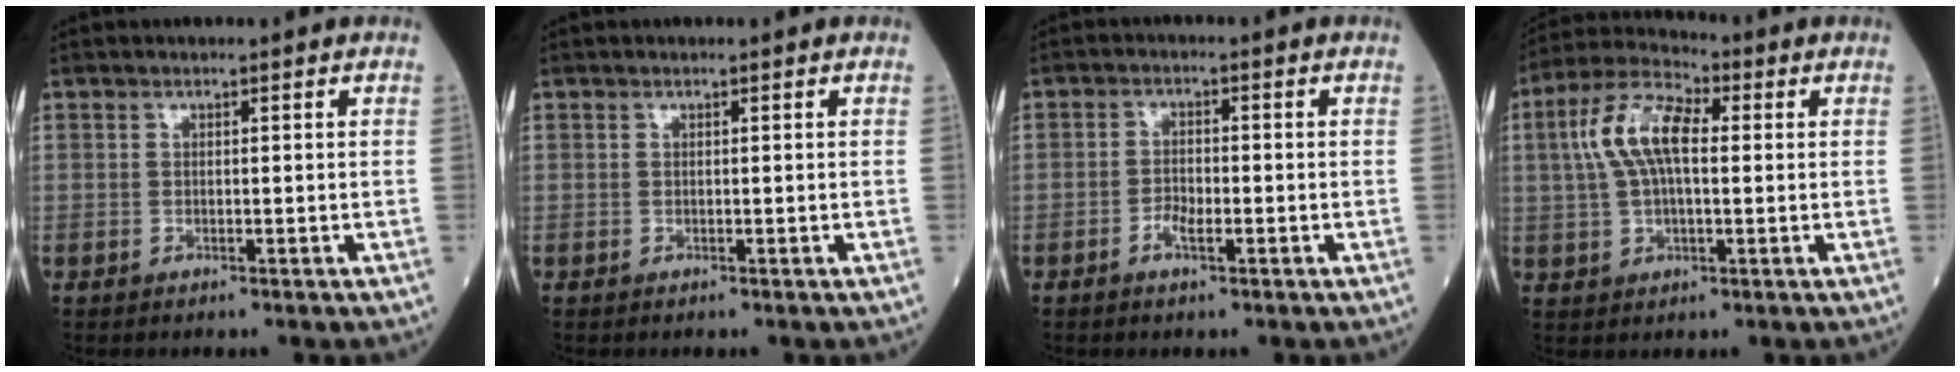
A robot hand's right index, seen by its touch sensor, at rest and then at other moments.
{"total": 0.0}
{"total": 2.6, "force": [-1.2, 0.9, 2.2], "torque": [-0.041, 0.003, -0.021]}
{"total": 10.0, "force": [1.7, 4.1, 9.0], "torque": [-0.194, 0.029, 0.027]}